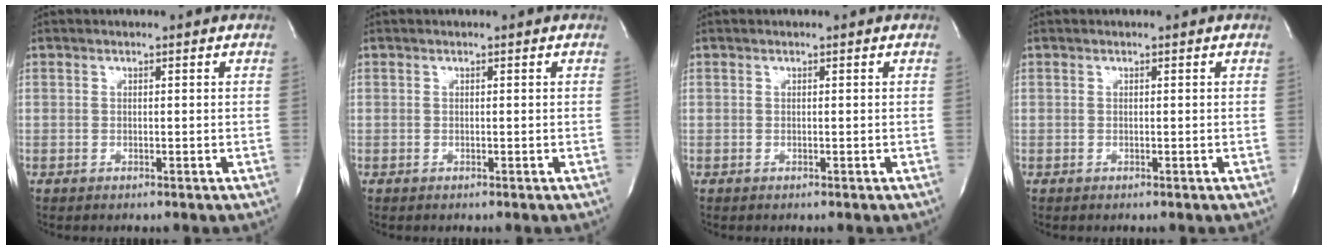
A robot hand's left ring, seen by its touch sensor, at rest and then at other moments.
{"total": 0.0}
{"total": 0.0}
{"total": 0.0}